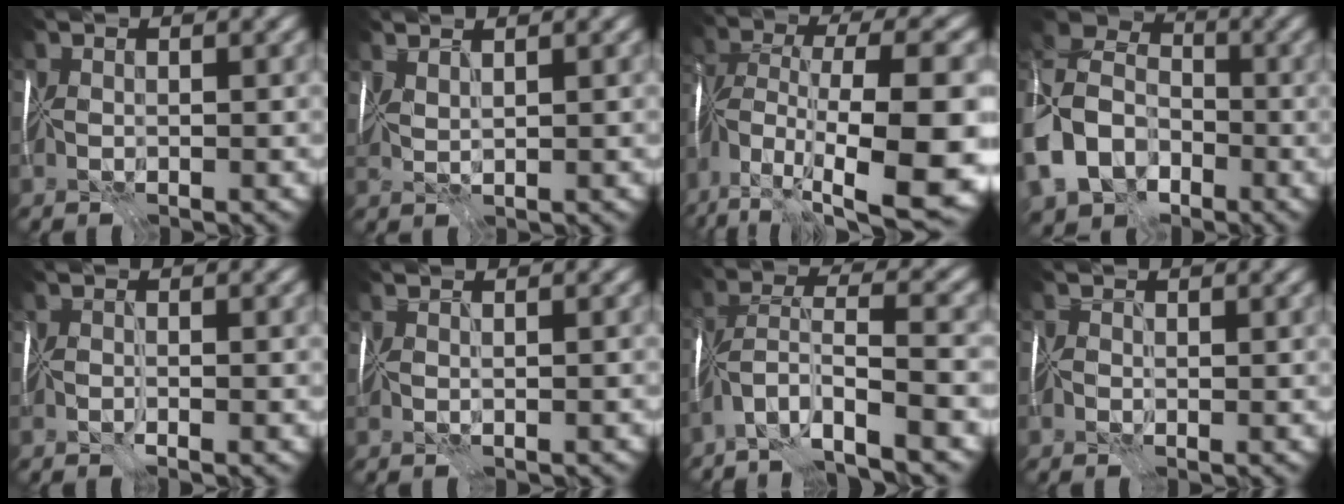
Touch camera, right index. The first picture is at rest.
{"total": 1.3, "force": [0.7, -1.0, 0.0], "torque": [-0.011, -0.003, 0.025]}
{"total": 14.3, "force": [-6.6, 5.1, 11.6], "torque": [-0.236, -0.012, -0.088]}
{"total": 9.7, "force": [-4.7, 6.8, 5.1], "torque": [-0.134, -0.023, -0.102]}
{"total": 1.4, "force": [-1.1, -0.9, -0.3], "torque": [0.002, -0.010, -0.016]}
{"total": 1.2, "force": [0.1, -0.9, -0.7], "torque": [0.008, -0.004, 0.008]}
{"total": 6.5, "force": [-5.0, 0.3, 4.2], "torque": [-0.082, 0.003, -0.097]}
{"total": 0.6, "force": [-0.3, 0.5, 0.0], "torque": [0.006, 0.009, -0.019]}